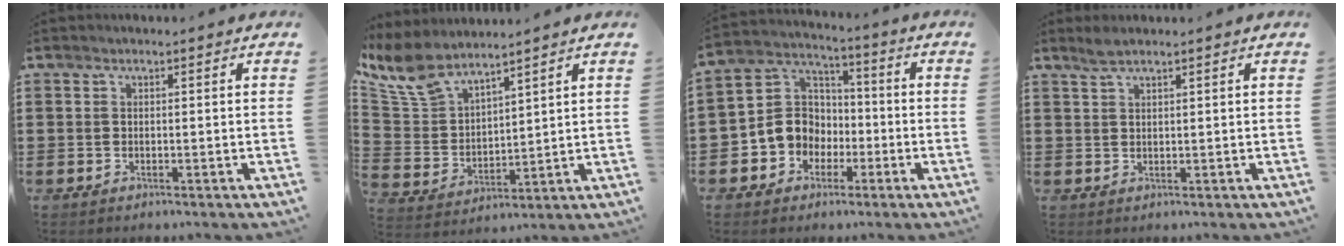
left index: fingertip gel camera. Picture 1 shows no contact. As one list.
[{"total": 7.8, "force": [6.9, 2.4, 2.7], "torque": [-0.087, -0.033, 0.126]}, {"total": 7.8, "force": [-2.1, 7.3, 2.0], "torque": [-0.084, 0.009, -0.046]}, {"total": 1.8, "force": [1.5, 0.2, 1.0], "torque": [-0.021, 0.002, 0.027]}]